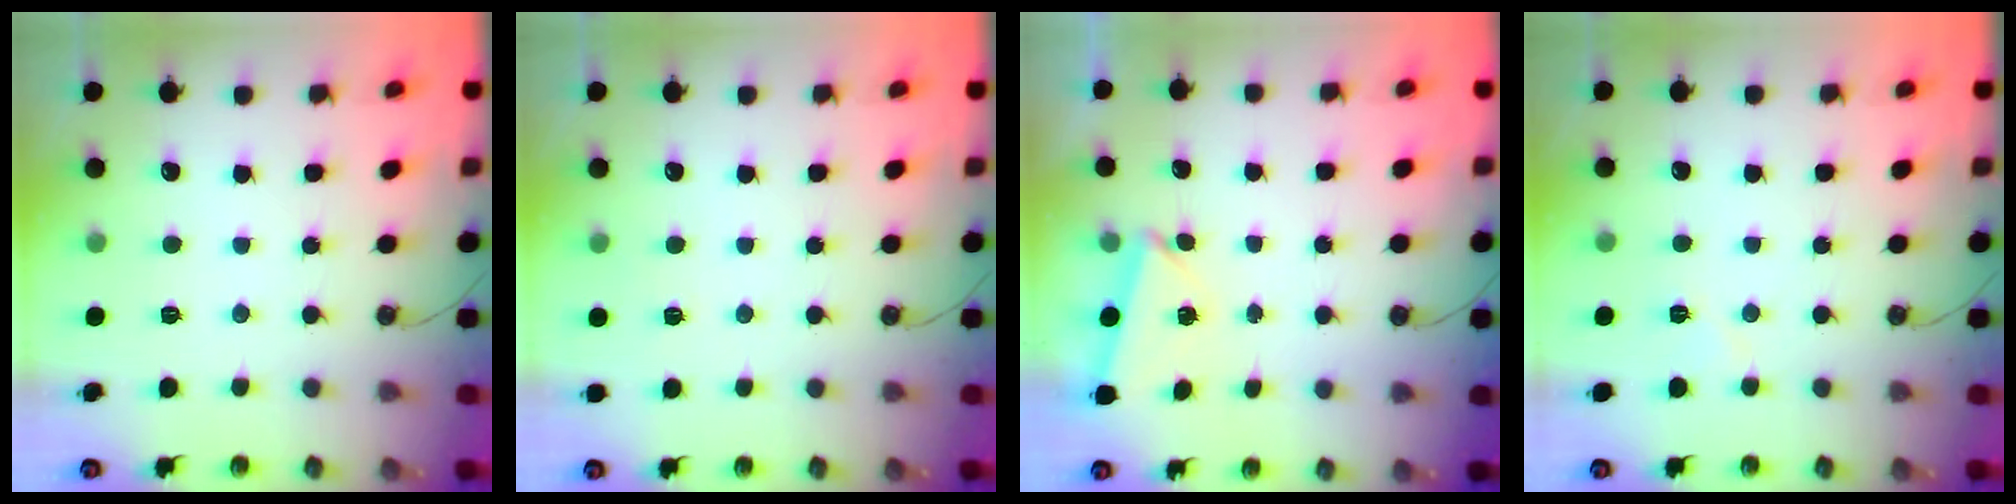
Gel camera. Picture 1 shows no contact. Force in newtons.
{"total": 2.6, "press": 1.9, "slide": 1.8}
{"total": 2.6, "press": 1.9, "slide": 1.8}
{"total": 3.8, "press": 3.3, "slide": 1.8}